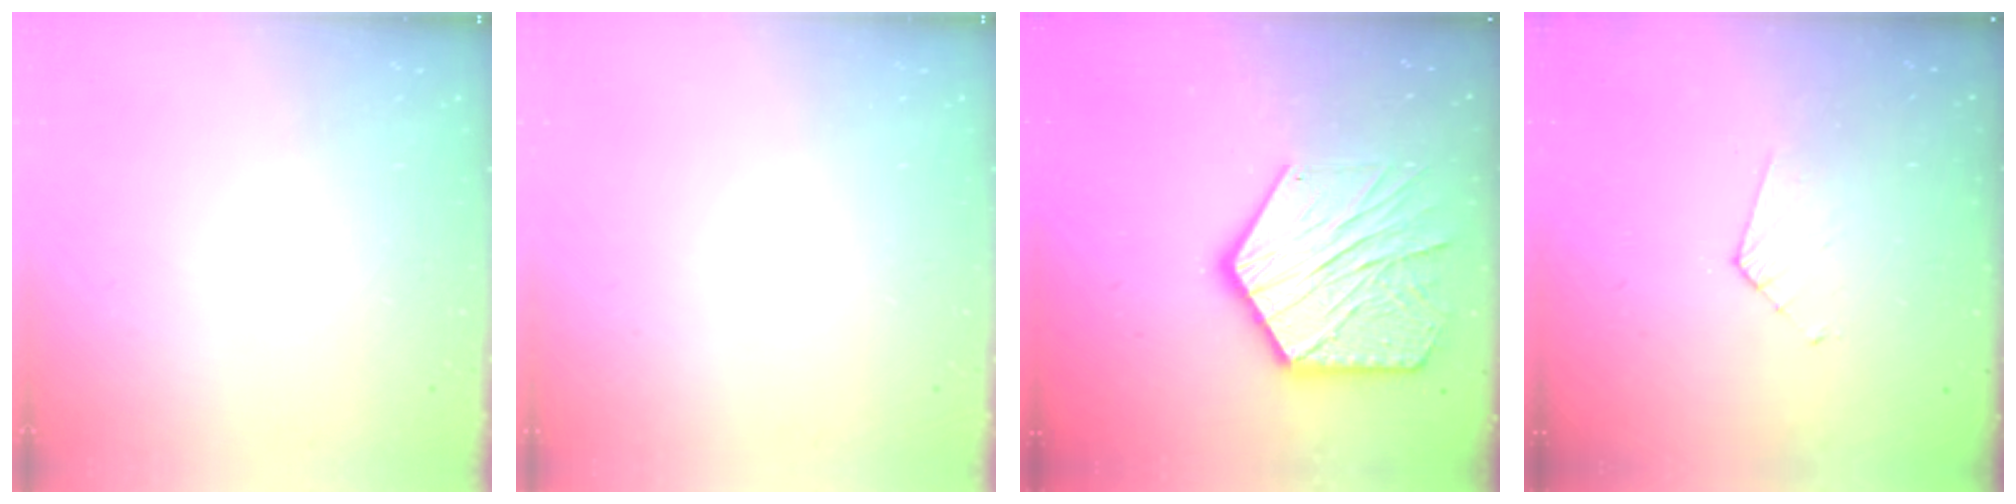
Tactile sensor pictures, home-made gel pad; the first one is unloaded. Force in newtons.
{"total": 0.0}
{"total": 22.6, "press": 22.5, "slide": 2.0}
{"total": 3.7, "press": 3.7, "slide": 0.3}